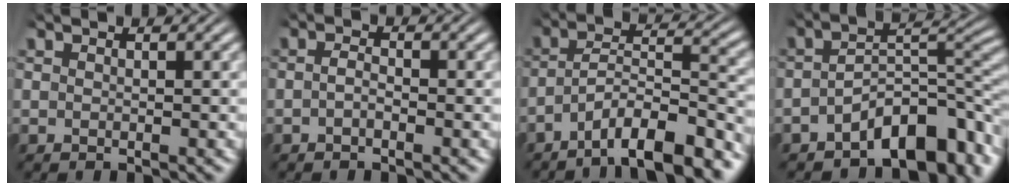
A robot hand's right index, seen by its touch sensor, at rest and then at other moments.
{"total": 1.2, "force": [-0.9, 0.5, 0.8], "torque": [-0.018, -0.008, -0.013]}
{"total": 8.3, "force": [-5.6, 3.3, 5.1], "torque": [-0.071, -0.013, -0.086]}
{"total": 7.9, "force": [-3.9, 3.8, 5.8], "torque": [-0.071, -0.018, -0.057]}